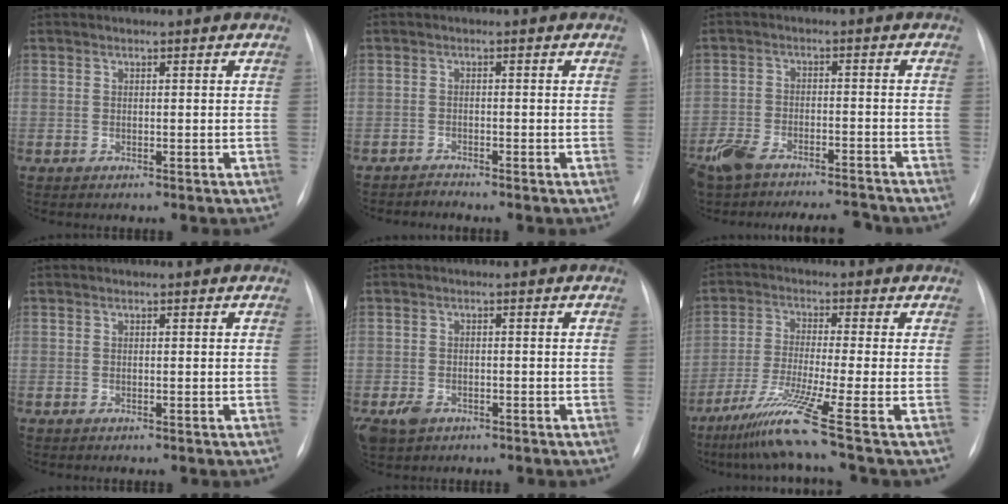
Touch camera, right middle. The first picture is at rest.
{"total": 1.2, "force": [-1.1, -0.2, -0.5], "torque": [0.012, -0.008, -0.021]}
{"total": 12.2, "force": [-10.8, 3.1, 4.8], "torque": [-0.091, 0.011, -0.169]}
{"total": 0.0}
{"total": 4.0, "force": [-2.3, 2.7, 1.8], "torque": [-0.042, -0.004, -0.034]}
{"total": 9.8, "force": [-6.4, -2.7, 6.9], "torque": [-0.132, -0.041, -0.122]}